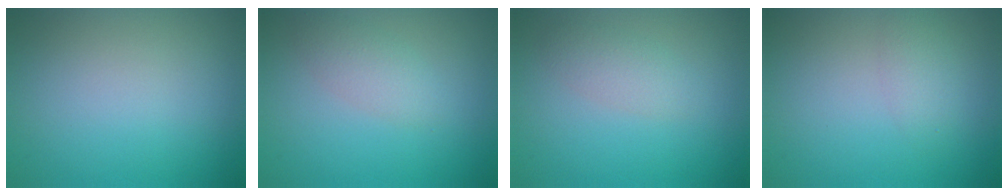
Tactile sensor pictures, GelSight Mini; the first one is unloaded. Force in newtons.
{"total": 2.1, "press": 2.1, "slide": 0.1}
{"total": 1.9, "press": 1.9, "slide": 0.1}
{"total": 1.6, "press": 1.6, "slide": 0.1}